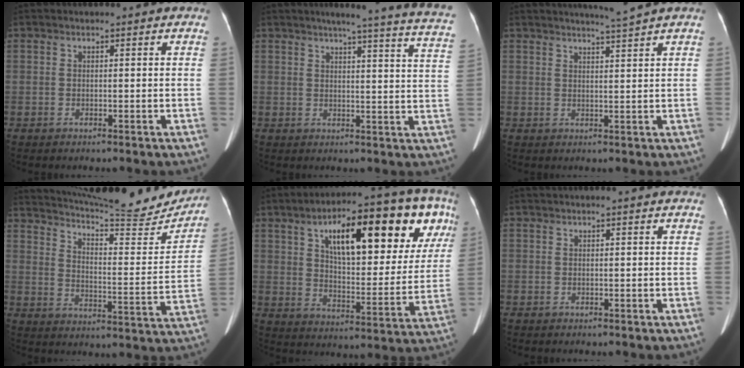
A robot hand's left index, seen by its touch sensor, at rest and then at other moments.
{"total": 19.4, "force": [17.0, -0.6, 9.3], "torque": [-0.122, -0.054, 0.186]}
{"total": 3.3, "force": [2.8, -1.5, 0.8], "torque": [-0.013, -0.012, 0.048]}
{"total": 23.1, "force": [21.7, 2.0, 7.7], "torque": [-0.124, -0.063, 0.286]}
{"total": 23.0, "force": [10.5, 7.3, 19.1], "torque": [-0.265, 0.044, 0.154]}
{"total": 0.5, "force": [0.5, 0.0, 0.3], "torque": [-0.005, 0.026, 0.011]}